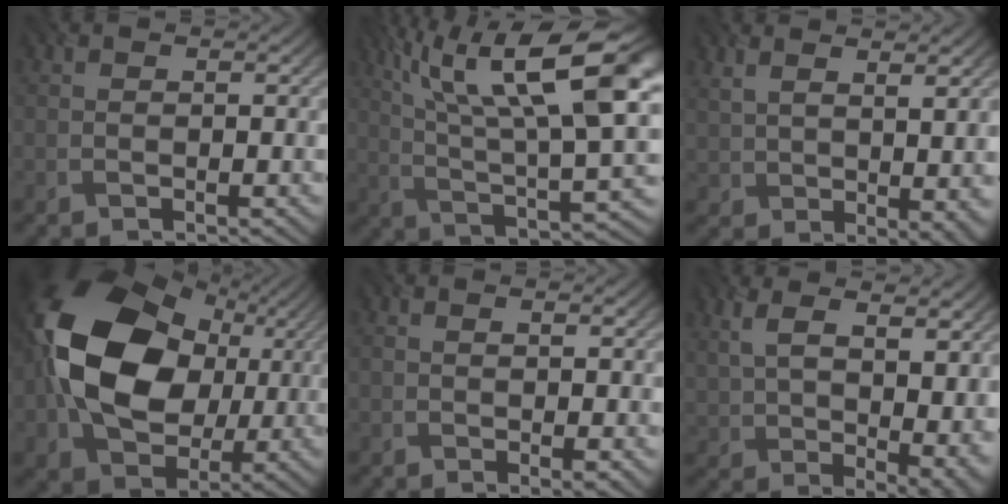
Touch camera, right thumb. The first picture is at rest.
{"total": 18.6, "force": [8.0, 5.5, 15.9], "torque": [-0.275, 0.019, 0.142]}
{"total": 7.0, "force": [2.8, 2.9, 5.8], "torque": [-0.104, -0.004, 0.071]}
{"total": 19.1, "force": [2.4, 14.2, 12.6], "torque": [-0.270, -0.003, 0.051]}
{"total": 2.1, "force": [0.3, 0.2, 2.0], "torque": [-0.033, 0.002, 0.007]}
{"total": 12.3, "force": [4.5, 5.9, 9.7], "torque": [-0.175, -0.004, 0.096]}